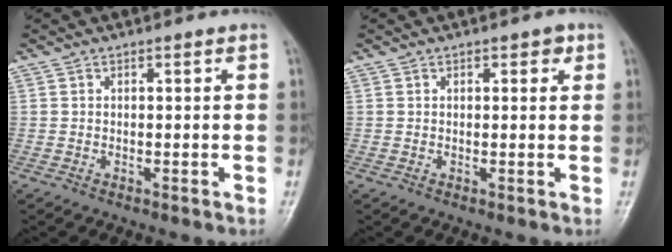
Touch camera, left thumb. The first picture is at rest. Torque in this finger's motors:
{"motor_torque": [-0.16, -0.03, -0.14, -0.16, 0.03]}